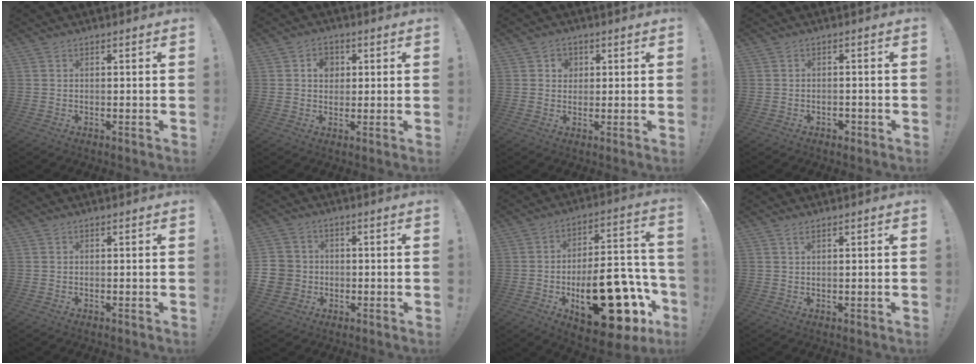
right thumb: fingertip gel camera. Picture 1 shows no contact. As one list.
[{"total": 5.0, "force": [1.2, 4.3, 2.3], "torque": [-0.021, 0.001, 0.018]}, {"total": 3.6, "force": [1.1, 3.2, 1.2], "torque": [-0.006, -0.004, 0.016]}, {"total": 1.7, "force": [-1.1, 1.1, 0.7], "torque": [-0.012, 0.001, -0.018]}, {"total": 0.0}, {"total": 8.0, "force": [-0.8, 7.6, 2.6], "torque": [-0.050, 0.014, -0.014]}, {"total": 25.4, "force": [-9.6, 11.3, 20.6], "torque": [-0.296, 0.053, -0.137]}, {"total": 1.5, "force": [0.9, 0.1, 1.2], "torque": [-0.021, -0.001, 0.016]}]